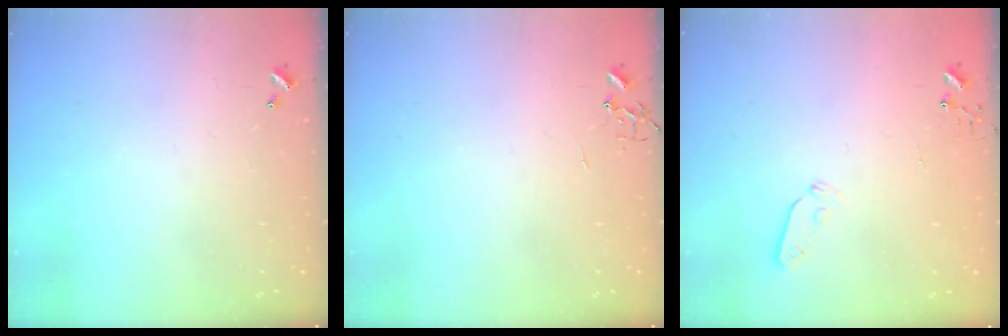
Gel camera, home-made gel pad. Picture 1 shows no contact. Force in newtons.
{"total": 0.0}
{"total": 3.9, "press": 3.8, "slide": 0.9}